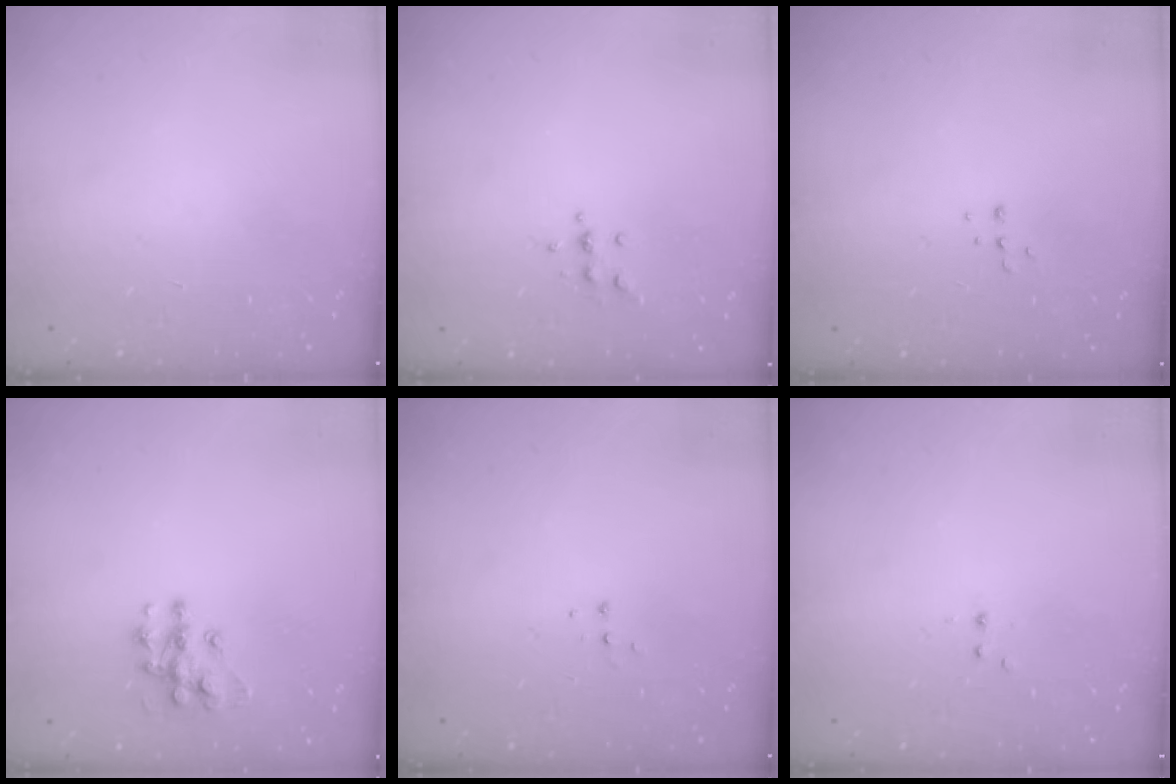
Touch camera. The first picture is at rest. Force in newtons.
{"total": 4.8, "press": 4.7, "slide": 0.8}
{"total": 5.1, "press": 5.0, "slide": 0.4}
{"total": 10.2, "press": 10.2, "slide": 0.5}
{"total": 4.5, "press": 4.5, "slide": 0.4}
{"total": 2.2, "press": 1.9, "slide": 1.0}